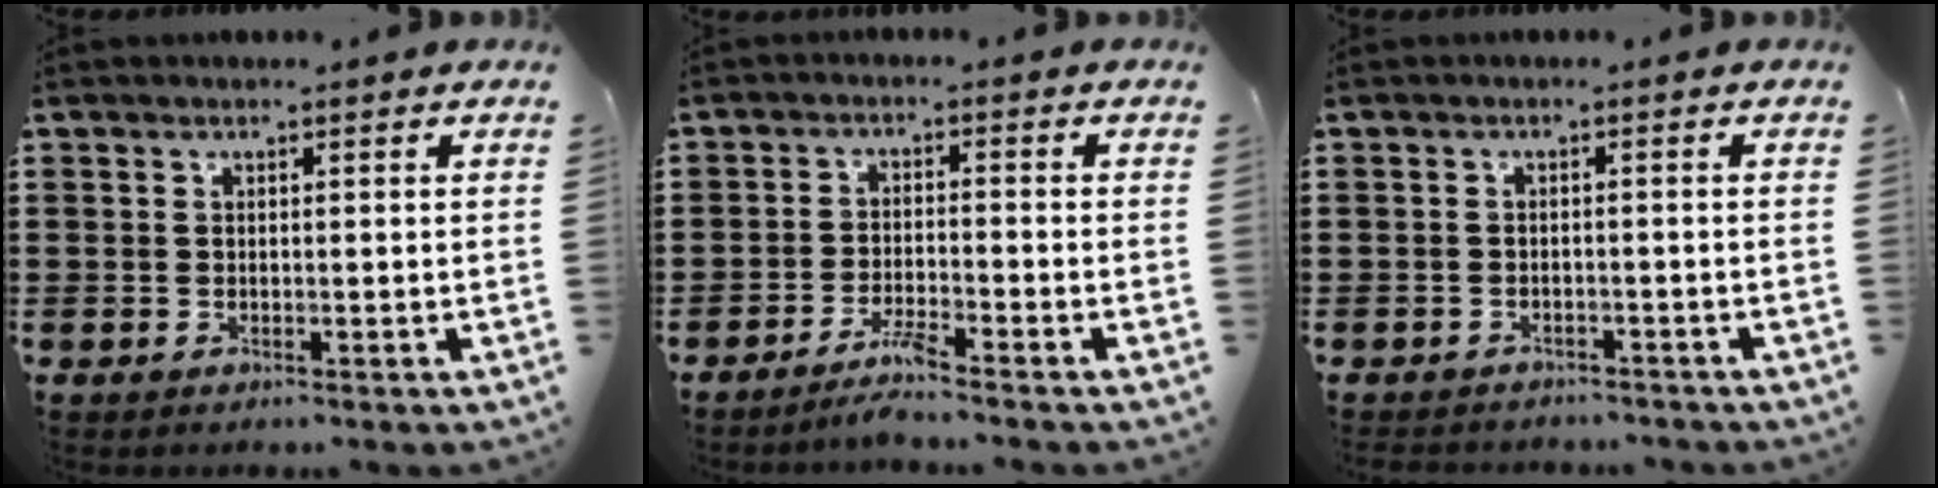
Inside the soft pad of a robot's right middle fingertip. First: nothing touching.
{"total": 3.3, "force": [-2.9, -0.2, 1.6], "torque": [-0.043, -0.004, -0.060]}
{"total": 1.5, "force": [-1.5, 0.2, -0.1], "torque": [-0.004, 0.000, -0.033]}